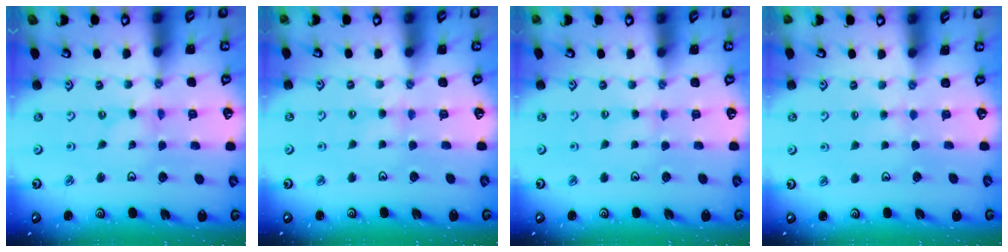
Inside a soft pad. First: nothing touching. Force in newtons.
{"total": 3.0, "press": 3.0, "slide": 0.4}
{"total": 2.5, "press": 2.5, "slide": 0.3}
{"total": 1.5, "press": 1.5, "slide": 0.4}